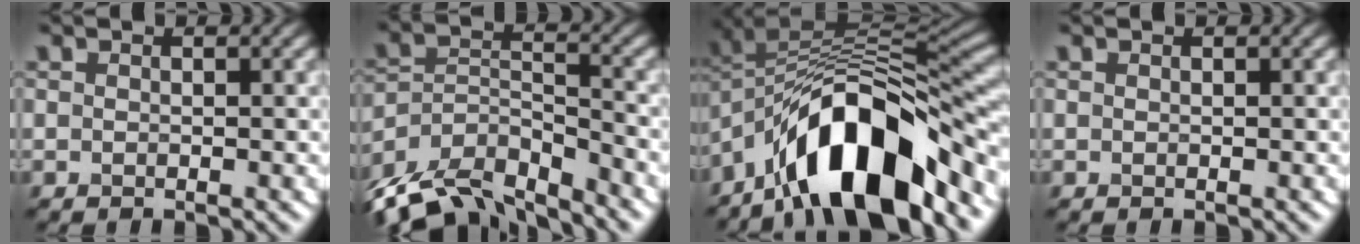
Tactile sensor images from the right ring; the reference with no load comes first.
{"total": 11.8, "force": [-10.1, 4.1, 4.6], "torque": [-0.094, -0.016, -0.165]}
{"total": 12.9, "force": [-6.9, 5.0, 9.7], "torque": [-0.139, 0.017, -0.126]}
{"total": 0.0}